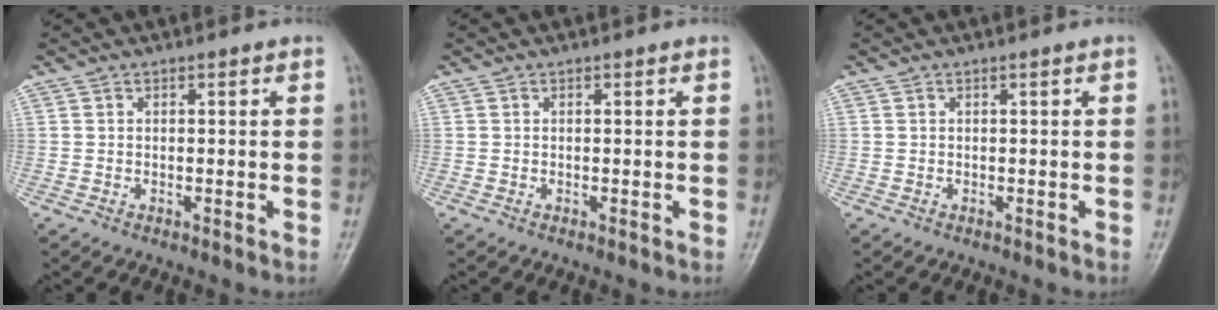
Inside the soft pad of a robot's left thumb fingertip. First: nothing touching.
{"total": 0.0}
{"total": 0.0}